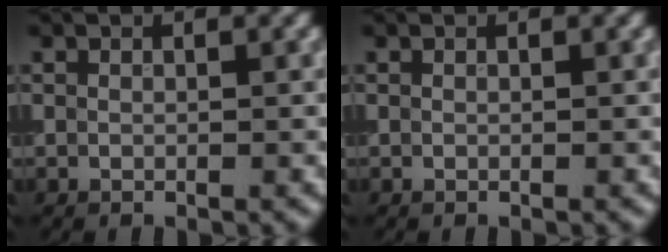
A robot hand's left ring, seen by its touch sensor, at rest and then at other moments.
{"total": 0.0}